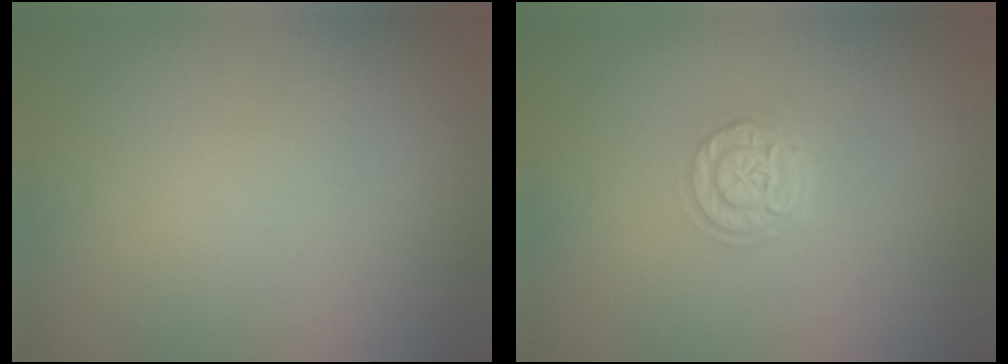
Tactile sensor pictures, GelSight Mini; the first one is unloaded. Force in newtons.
{"total": 2.8, "press": 2.1, "slide": 1.8}